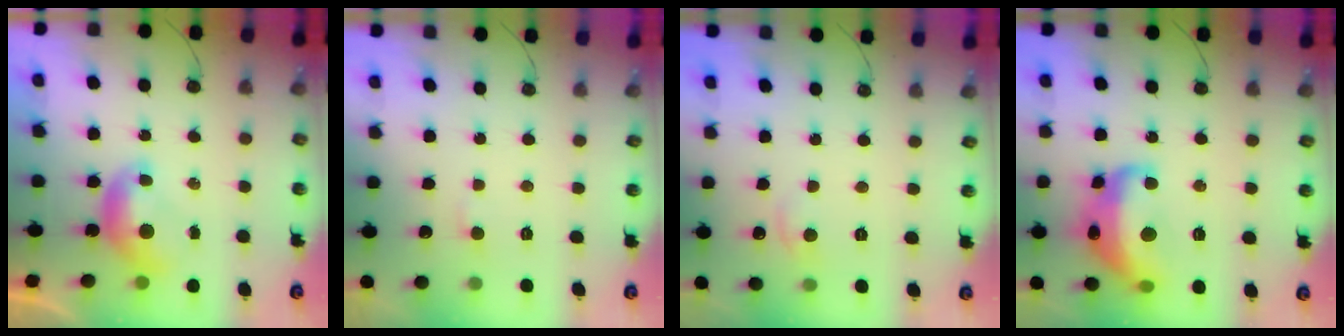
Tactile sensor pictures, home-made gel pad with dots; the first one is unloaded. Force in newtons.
{"total": 2.4, "press": 2.3, "slide": 0.4}
{"total": 0.8, "press": 0.3, "slide": 0.8}
{"total": 11.0, "press": 10.9, "slide": 0.9}